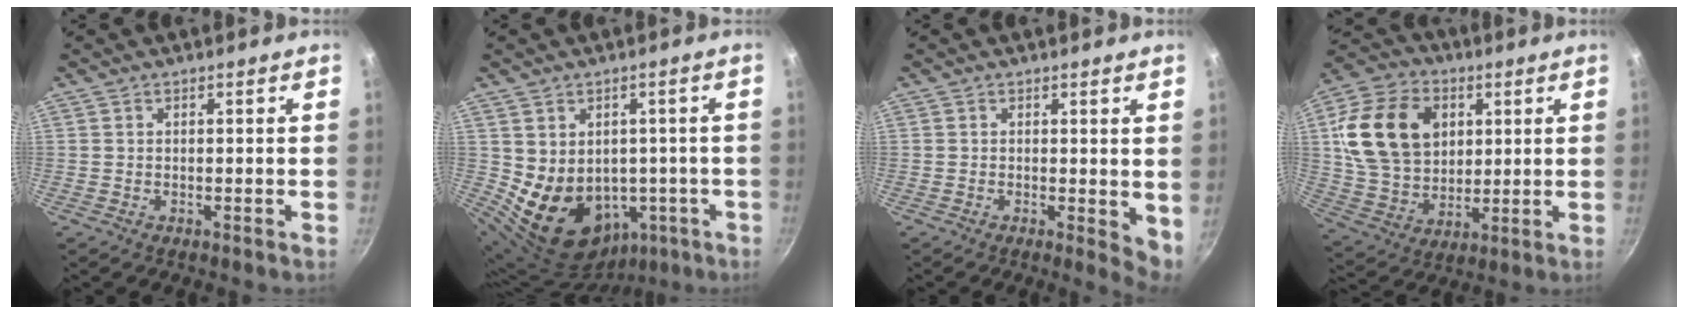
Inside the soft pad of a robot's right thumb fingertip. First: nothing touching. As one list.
[{"total": 13.5, "force": [-1.9, 11.0, 7.6], "torque": [-0.089, 0.010, 0.008]}, {"total": 3.8, "force": [0.2, 1.4, 3.6], "torque": [-0.043, -0.009, 0.001]}, {"total": 19.8, "force": [5.0, 14.8, 12.3], "torque": [-0.202, -0.005, 0.093]}]